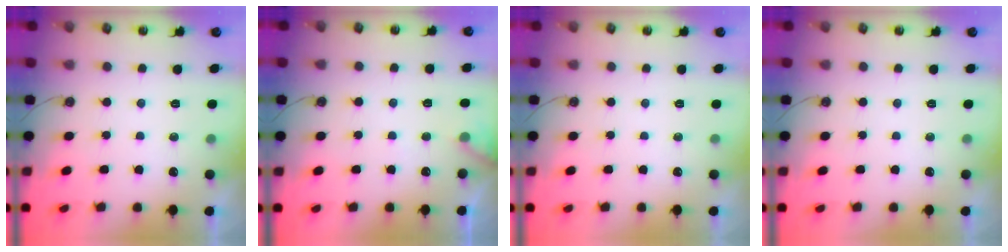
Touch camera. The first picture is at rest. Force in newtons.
{"total": 7.3, "press": 7.3, "slide": 0.4}
{"total": 0.0}
{"total": 0.0}